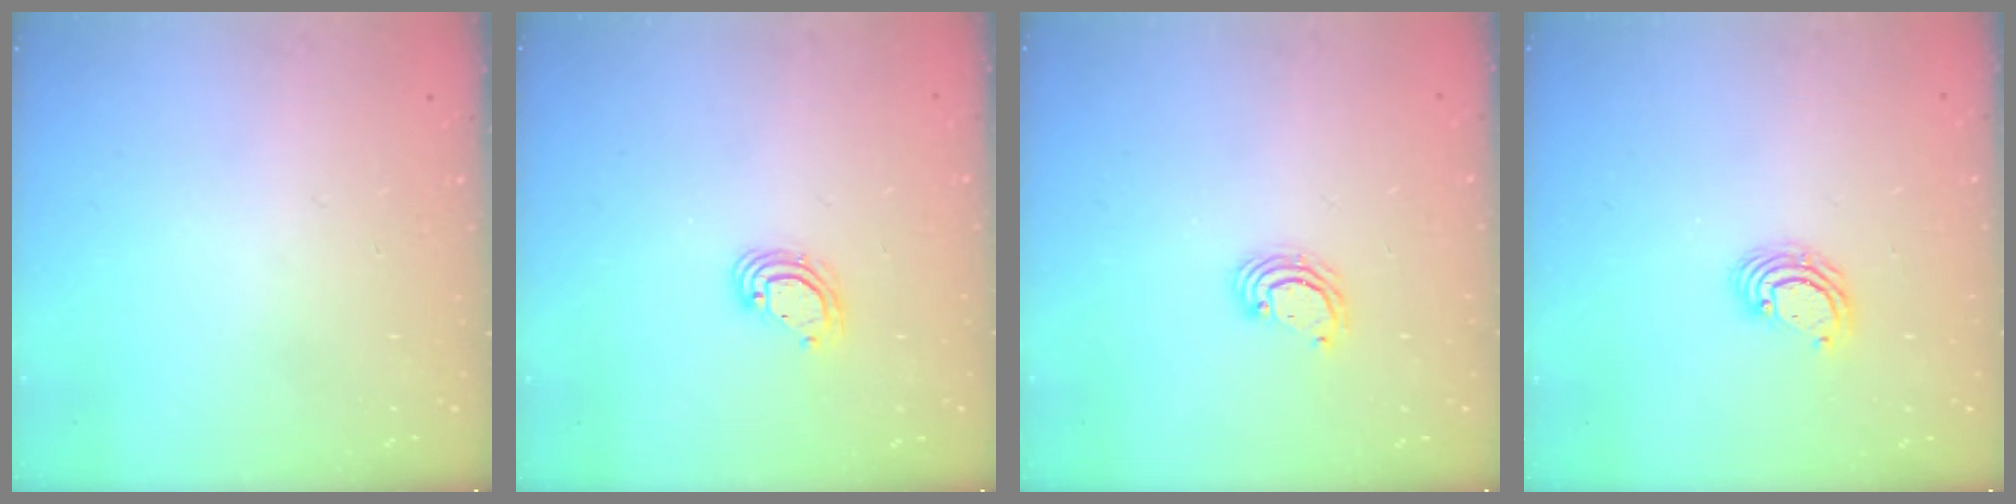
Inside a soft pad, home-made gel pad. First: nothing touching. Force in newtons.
{"total": 5.7, "press": 5.7, "slide": 0.5}
{"total": 3.8, "press": 3.8, "slide": 0.3}
{"total": 4.4, "press": 4.4, "slide": 0.0}